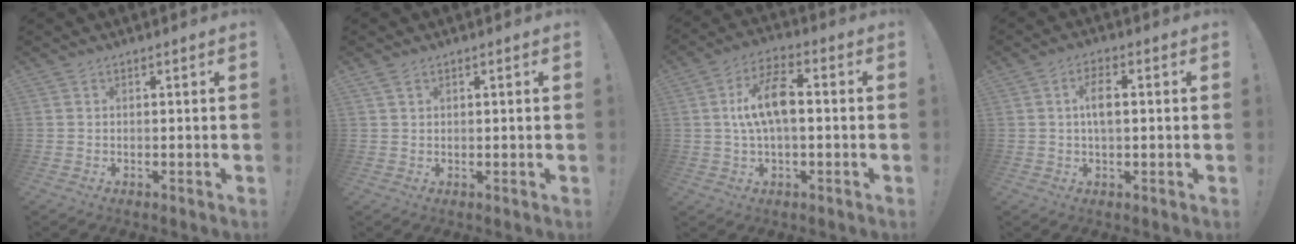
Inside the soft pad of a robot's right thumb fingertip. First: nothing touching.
{"total": 1.7, "force": [1.0, 0.7, 1.1], "torque": [-0.029, 0.003, 0.020]}
{"total": 11.7, "force": [0.5, 5.5, 10.4], "torque": [-0.190, 0.010, 0.008]}
{"total": 5.5, "force": [0.6, 2.3, 4.9], "torque": [-0.082, 0.007, 0.006]}